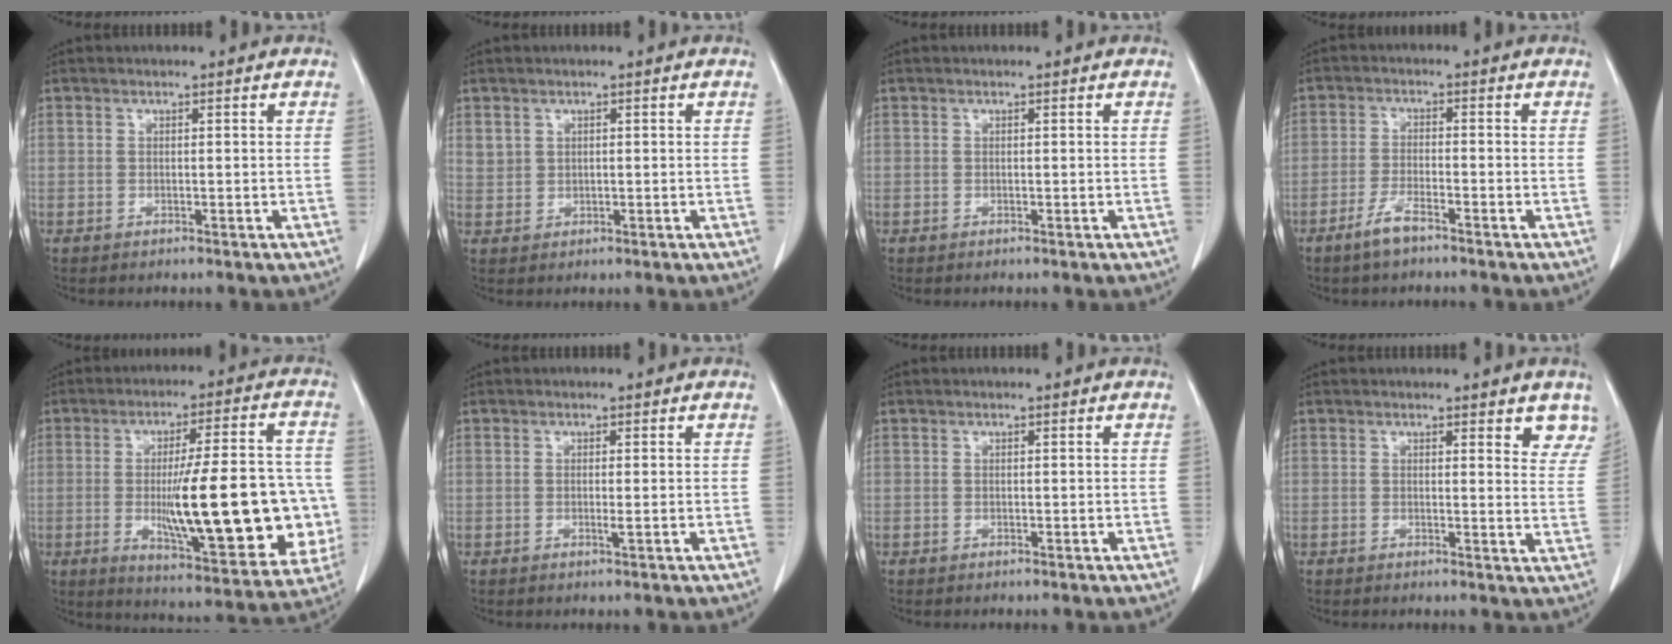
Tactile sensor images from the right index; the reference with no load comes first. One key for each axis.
{"total": 2.0, "fx": 1.1, "fy": 1.6, "fz": 0.4, "tx": 0.002, "ty": 0.004, "tz": 0.021}
{"total": 0.0}
{"total": 4.0, "fx": -3.0, "fy": 0.6, "fz": 2.6, "tx": -0.057, "ty": -0.002, "tz": -0.057}
{"total": 22.6, "fx": -2.9, "fy": 4.8, "fz": 21.9, "tx": -0.265, "ty": 0.009, "tz": -0.023}
{"total": 0.8, "fx": -0.1, "fy": -0.1, "fz": 0.8, "tx": -0.017, "ty": -0.003, "tz": -0.001}
{"total": 0.0}
{"total": 5.5, "fx": 4.6, "fy": 1.5, "fz": 2.6, "tx": -0.017, "ty": -0.019, "tz": 0.034}